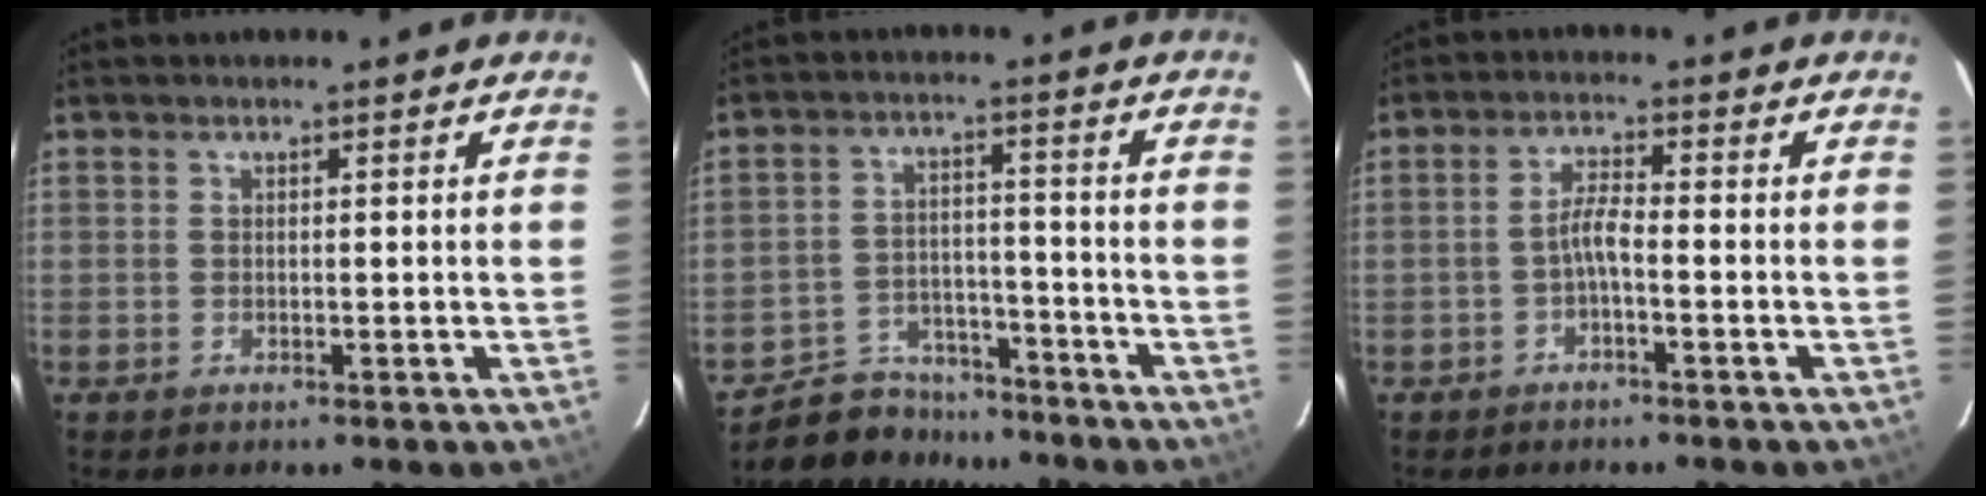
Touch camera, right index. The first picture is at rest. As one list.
[{"total": 11.3, "force": [-9.9, 5.2, 1.8], "torque": [-0.061, 0.021, -0.145]}, {"total": 2.9, "force": [-1.5, 0.3, 2.5], "torque": [-0.055, 0.008, -0.031]}]